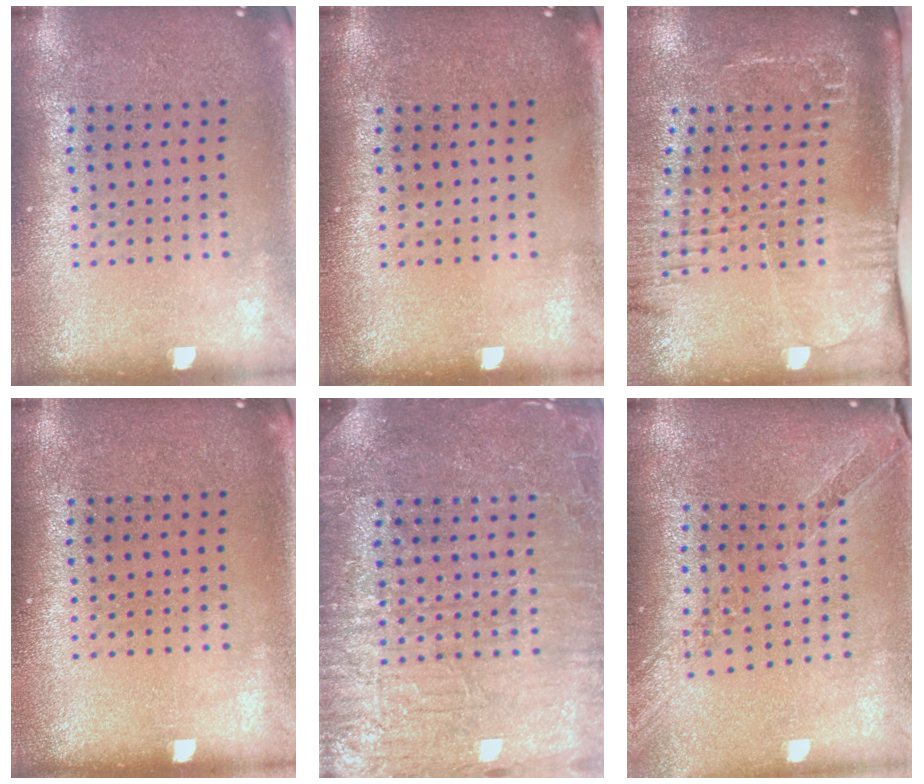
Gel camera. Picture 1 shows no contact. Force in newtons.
{"total": 0.0}
{"total": 2.6, "press": 2.0, "slide": 1.7}
{"total": 0.0}
{"total": 4.1, "press": 4.1, "slide": 0.6}
{"total": 1.1, "press": 1.1, "slide": 0.1}